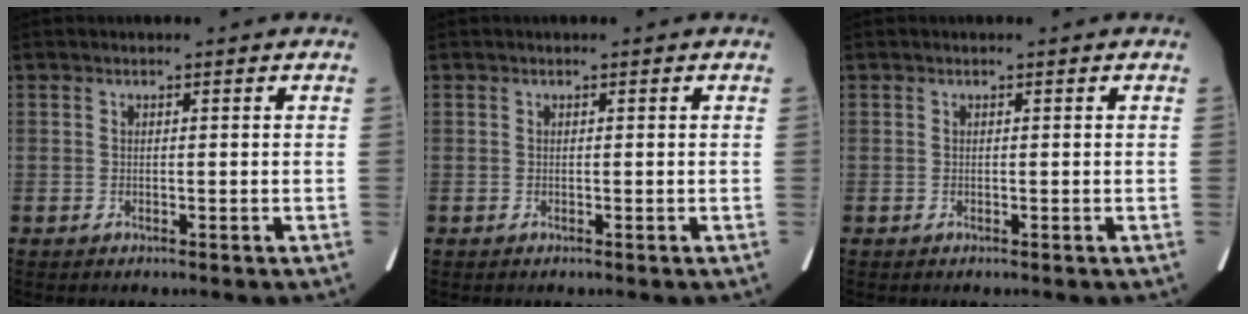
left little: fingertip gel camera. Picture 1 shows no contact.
{"total": 0.0}
{"total": 0.0}